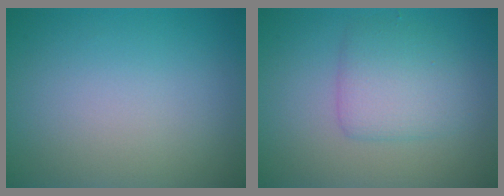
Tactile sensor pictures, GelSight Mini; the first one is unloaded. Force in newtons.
{"total": 3.4, "press": 3.4, "slide": 0.1}